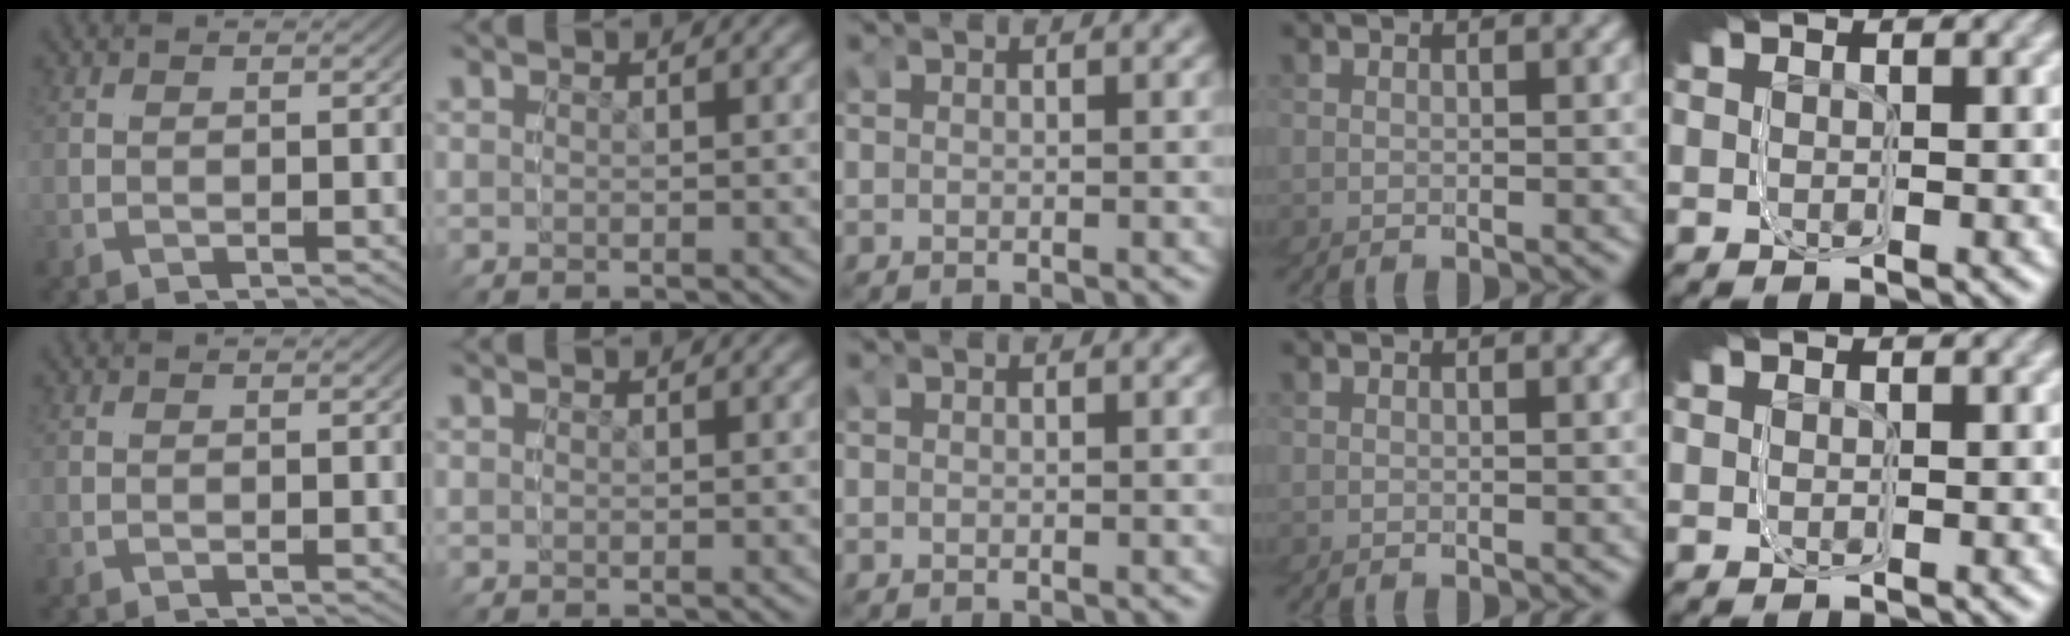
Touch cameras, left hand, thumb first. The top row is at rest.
{}